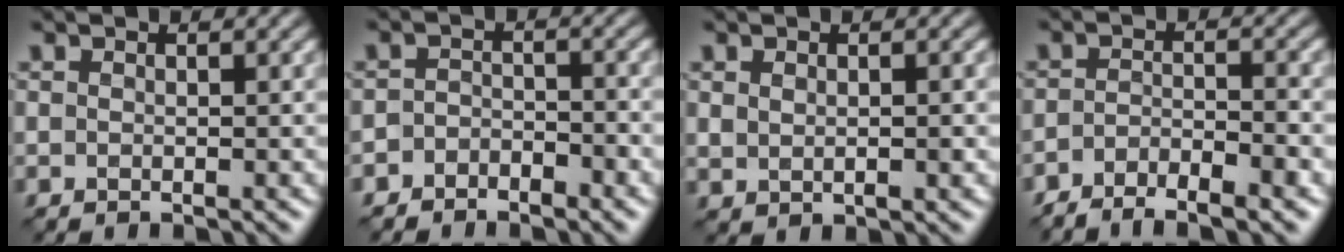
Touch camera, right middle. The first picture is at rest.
{"total": 2.2, "force": [-2.0, 0.9, 0.4], "torque": [-0.006, 0.008, -0.042]}
{"total": 1.6, "force": [0.0, 0.9, 1.3], "torque": [-0.024, -0.001, 0.007]}
{"total": 4.8, "force": [-3.7, 1.0, 2.9], "torque": [-0.049, -0.004, -0.065]}